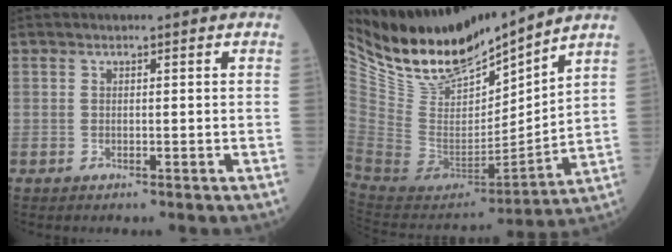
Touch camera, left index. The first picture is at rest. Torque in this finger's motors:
{"motor_torque": [0.97, -1.16, 0.05, 0.00]}